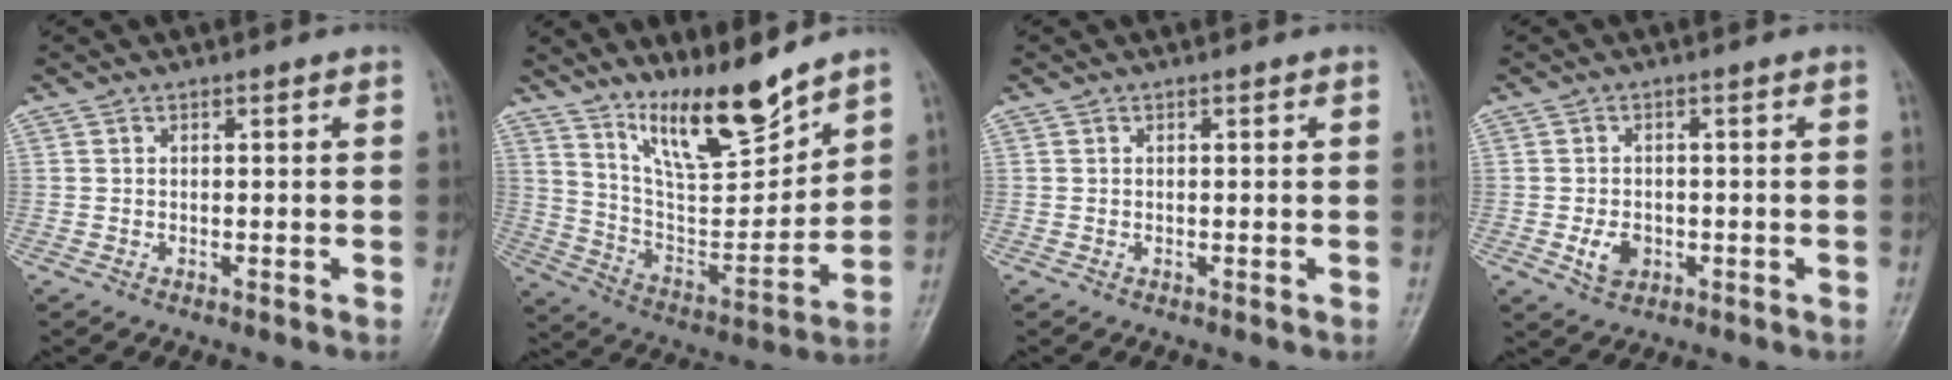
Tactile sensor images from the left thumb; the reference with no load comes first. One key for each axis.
{"total": 14.7, "fx": 11.6, "fy": 3.2, "fz": 8.6, "tx": -0.114, "ty": -0.085, "tz": 0.216}
{"total": 0.0}
{"total": 3.8, "fx": -1.0, "fy": 2.8, "fz": 2.4, "tx": -0.036, "ty": 0.001, "tz": -0.011}